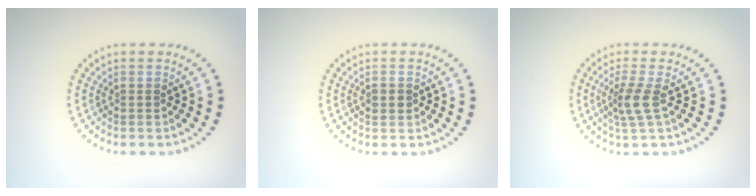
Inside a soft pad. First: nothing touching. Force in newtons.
{"total": 1.2, "press": 1.2, "slide": 0.2}
{"total": 2.4, "press": 1.8, "slide": 1.6}